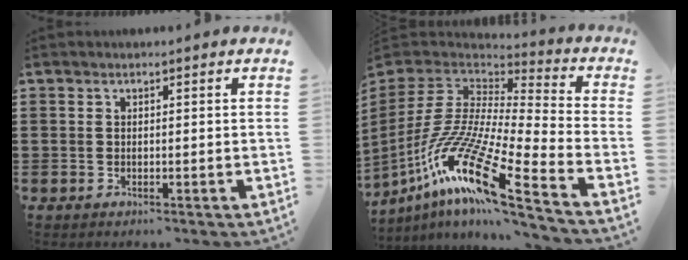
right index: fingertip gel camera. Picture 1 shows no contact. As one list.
[{"total": 16.6, "force": [-9.6, 2.7, 13.3], "torque": [-0.292, -0.012, -0.189]}]